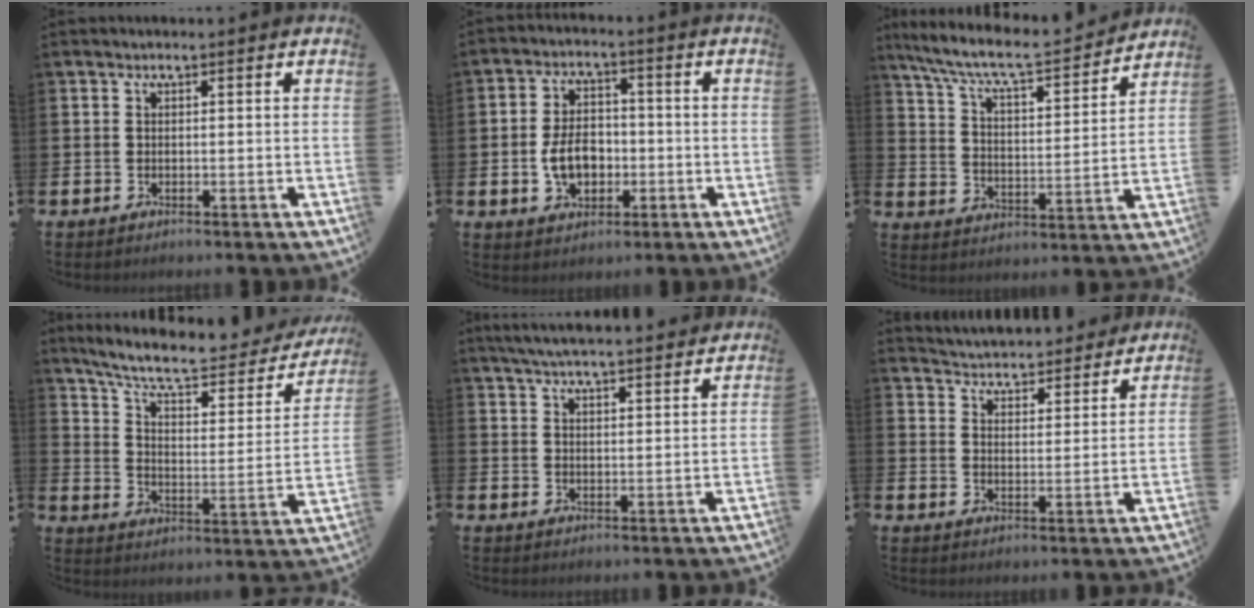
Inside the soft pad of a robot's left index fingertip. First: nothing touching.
{"total": 5.9, "force": [-1.2, 4.1, 4.1], "torque": [-0.070, 0.003, -0.028]}
{"total": 8.2, "force": [7.5, 1.0, 3.0], "torque": [-0.091, -0.055, 0.126]}
{"total": 9.5, "force": [7.9, 2.6, 4.6], "torque": [-0.116, -0.046, 0.132]}
{"total": 5.0, "force": [4.9, 0.1, 1.2], "torque": [-0.037, -0.020, 0.088]}
{"total": 4.8, "force": [4.7, 0.8, -0.3], "torque": [-0.015, -0.039, 0.081]}